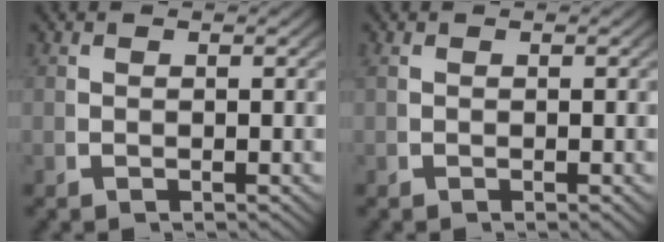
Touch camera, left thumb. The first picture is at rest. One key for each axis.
{"total": 0.5, "fx": -0.1, "fy": -0.1, "fz": 0.5, "tx": -0.009, "ty": 0.000, "tz": 0.000}